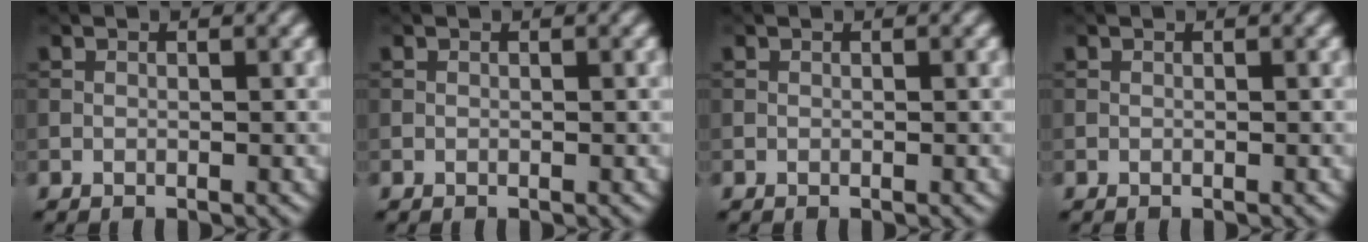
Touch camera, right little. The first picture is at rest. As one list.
[{"total": 0.0}, {"total": 0.0}, {"total": 0.0}]